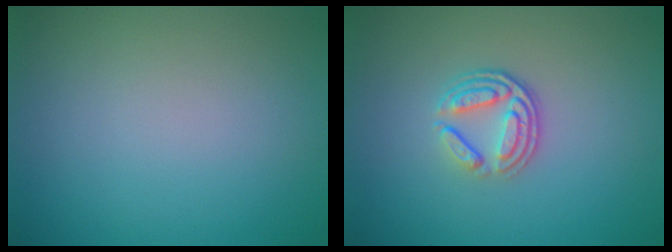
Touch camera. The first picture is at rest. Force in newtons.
{"total": 3.6, "press": 2.6, "slide": 2.6}